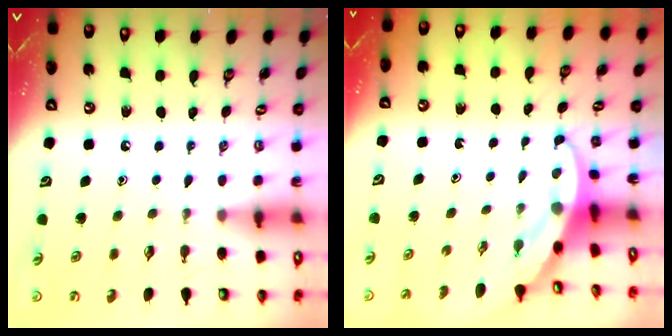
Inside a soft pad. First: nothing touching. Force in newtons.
{"total": 3.8, "press": 3.8, "slide": 0.5}